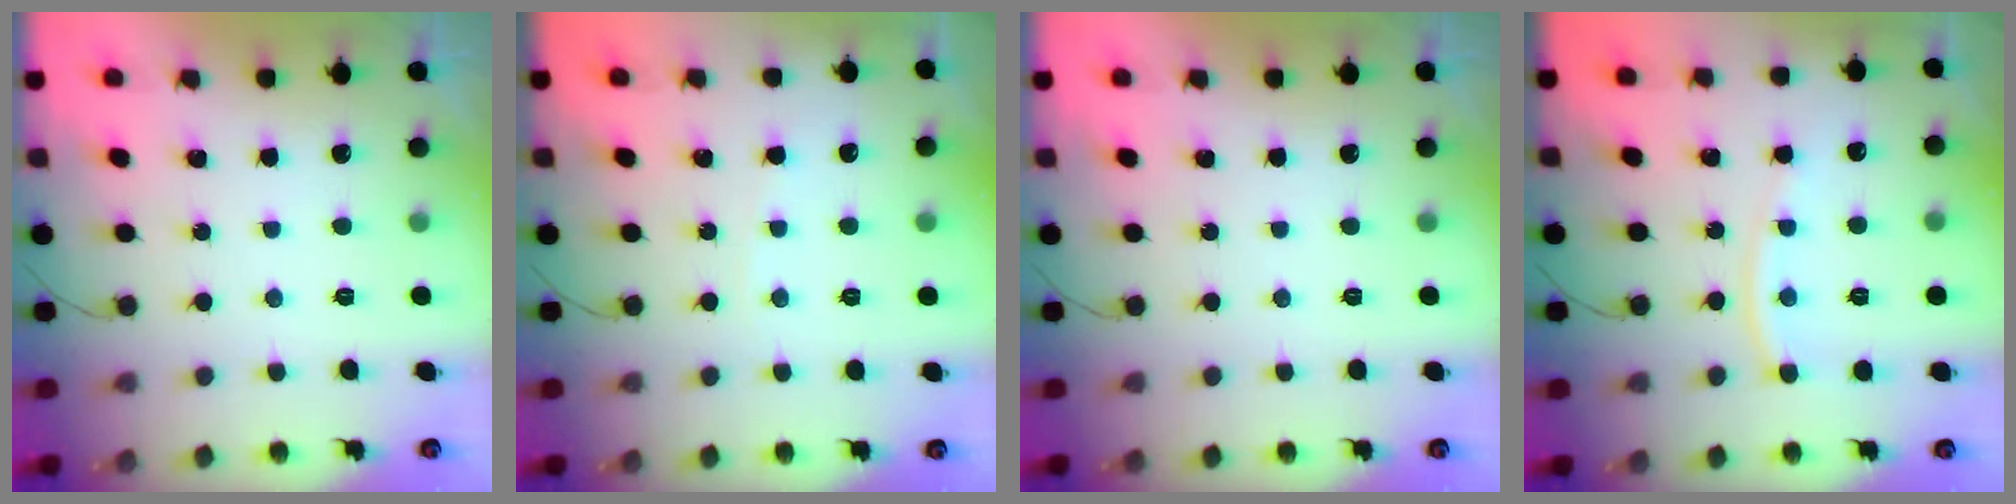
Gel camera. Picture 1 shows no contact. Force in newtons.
{"total": 1.8, "press": 1.8, "slide": 0.2}
{"total": 0.0}
{"total": 8.6, "press": 8.5, "slide": 1.0}